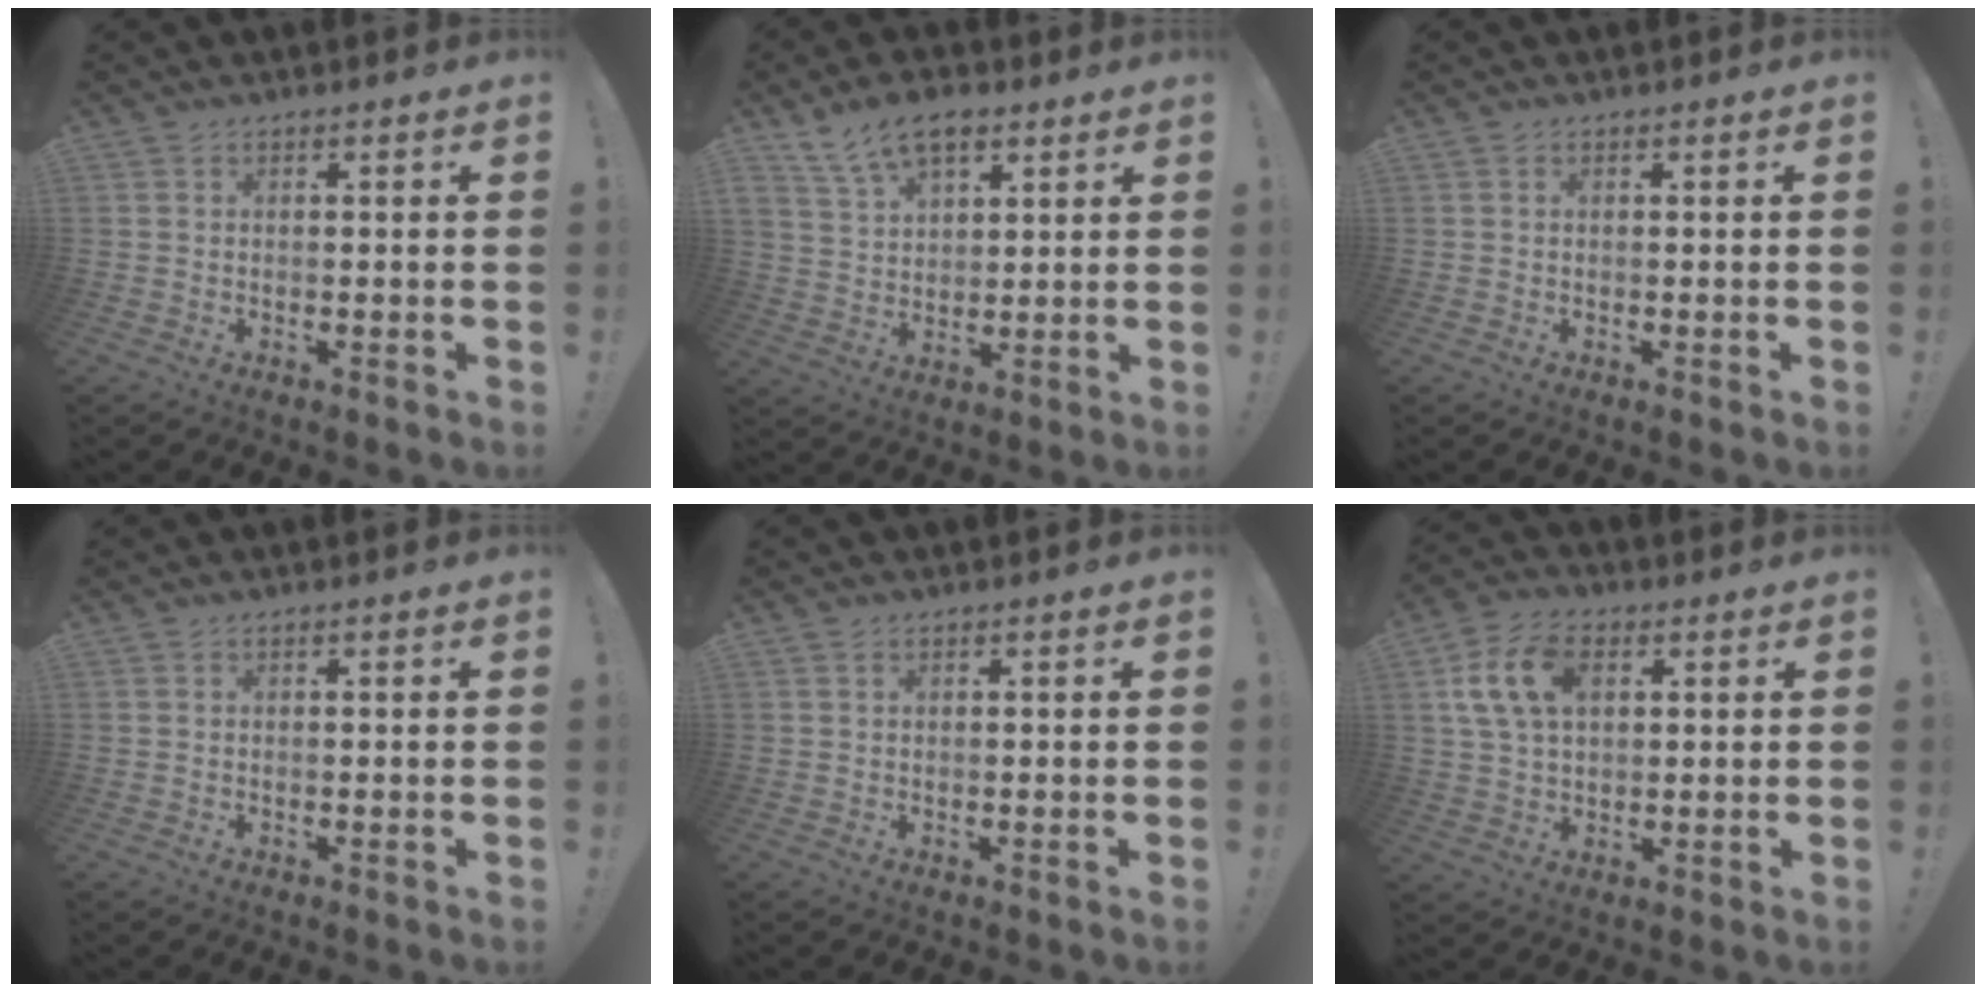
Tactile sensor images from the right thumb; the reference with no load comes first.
{"total": 10.2, "force": [6.7, 5.7, 5.3], "torque": [-0.094, -0.027, 0.130]}
{"total": 0.0}
{"total": 0.0}
{"total": 0.6, "force": [0.4, 0.4, 0.2], "torque": [0.003, -0.002, 0.007]}
{"total": 13.0, "force": [3.8, 8.4, 9.2], "torque": [-0.181, 0.008, 0.075]}